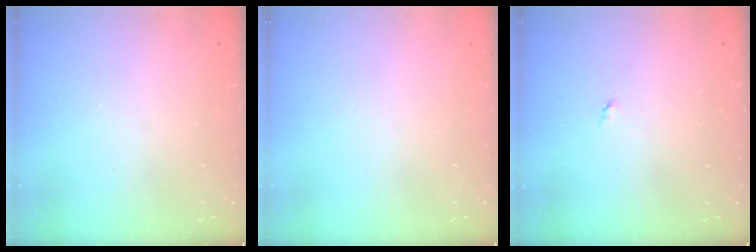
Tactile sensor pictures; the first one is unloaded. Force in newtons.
{"total": 0.0}
{"total": 2.8, "press": 2.8, "slide": 0.4}